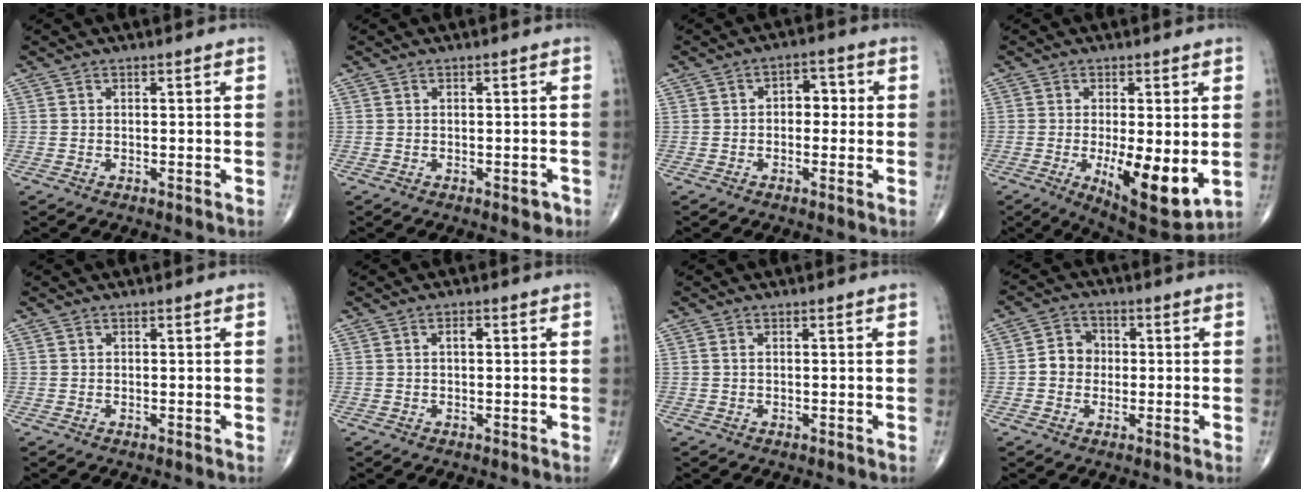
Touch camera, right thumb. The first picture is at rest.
{"total": 1.7, "force": [-0.8, 0.9, 1.1], "torque": [-0.007, 0.003, -0.008]}
{"total": 4.6, "force": [0.1, 3.1, 3.4], "torque": [-0.018, 0.016, -0.007]}
{"total": 12.7, "force": [-2.2, 4.3, 11.7], "torque": [-0.173, -0.030, -0.023]}
{"total": 0.0}
{"total": 1.3, "force": [0.2, 0.6, 1.1], "torque": [-0.014, 0.002, 0.001]}
{"total": 0.5, "force": [0.1, 0.3, 0.5], "torque": [-0.012, 0.005, 0.003]}
{"total": 5.2, "force": [-0.2, 4.6, 2.4], "torque": [-0.022, 0.015, -0.012]}